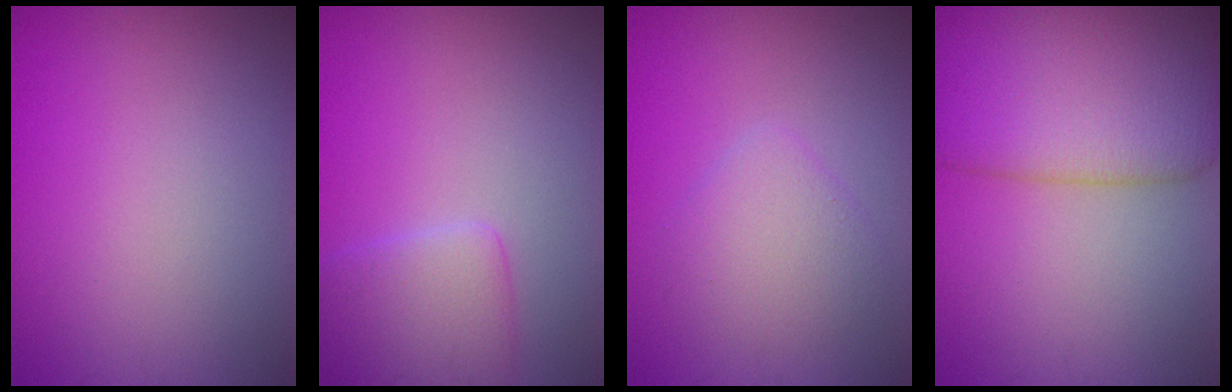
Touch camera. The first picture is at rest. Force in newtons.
{"total": 3.5, "press": 3.5, "slide": 0.6}
{"total": 2.5, "press": 2.5, "slide": 0.2}
{"total": 7.5, "press": 7.5, "slide": 0.7}